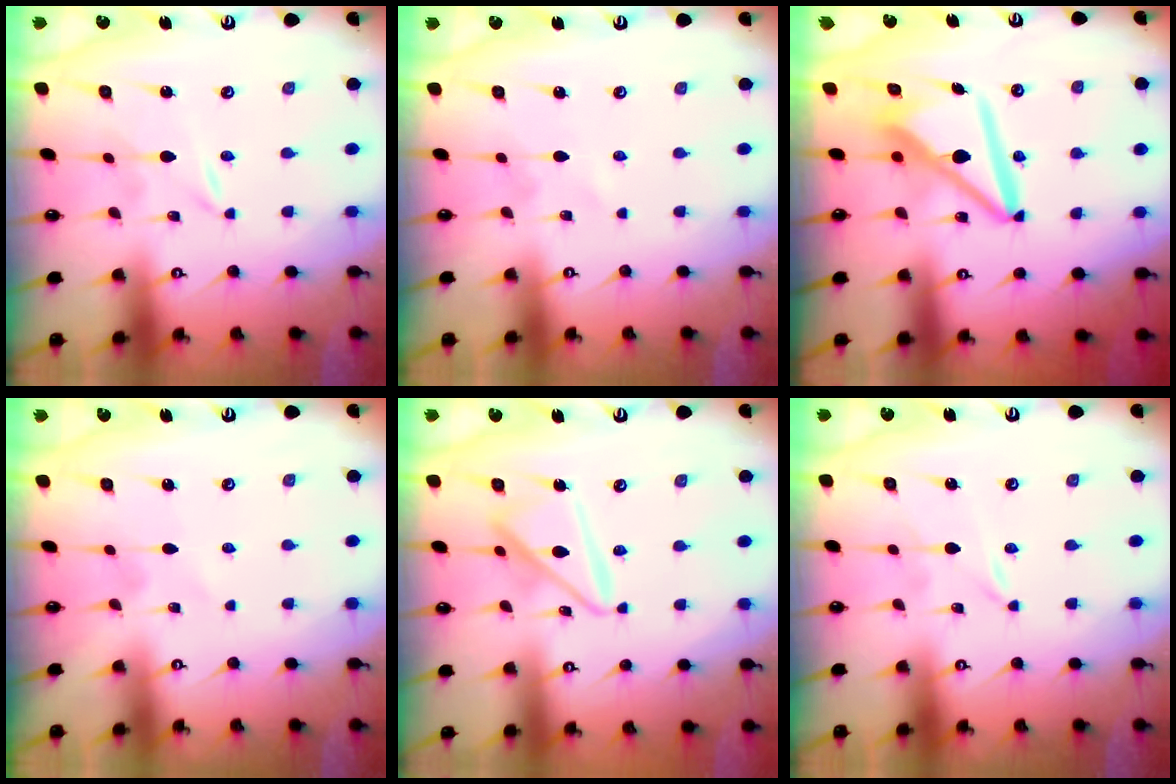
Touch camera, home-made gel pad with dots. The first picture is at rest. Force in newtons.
{"total": 0.0}
{"total": 11.2, "press": 11.2, "slide": 0.9}
{"total": 2.3, "press": 2.2, "slide": 0.3}
{"total": 13.7, "press": 13.7, "slide": 1.5}
{"total": 0.0}